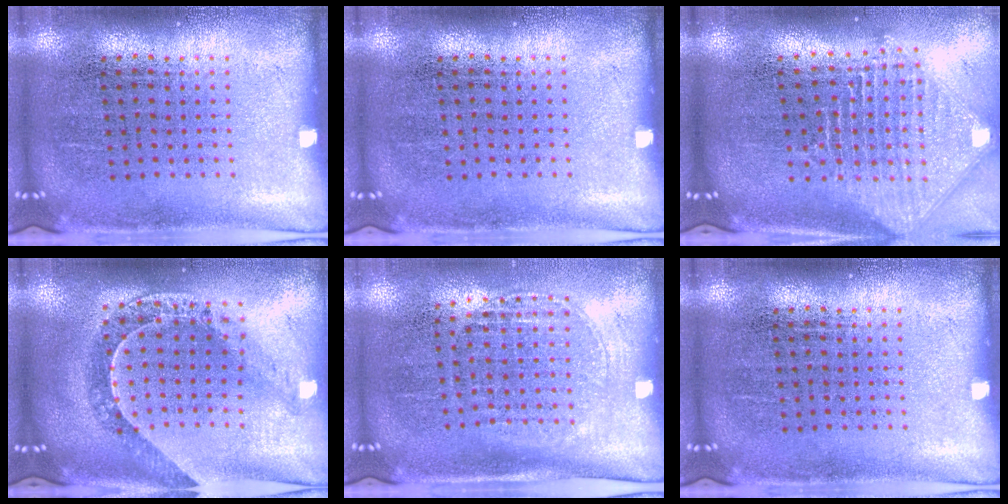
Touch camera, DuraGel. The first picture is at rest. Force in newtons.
{"total": 0.0}
{"total": 2.5, "press": 1.9, "slide": 1.6}
{"total": 1.1, "press": 1.1, "slide": 0.2}
{"total": 1.4, "press": 1.2, "slide": 0.8}
{"total": 0.0}